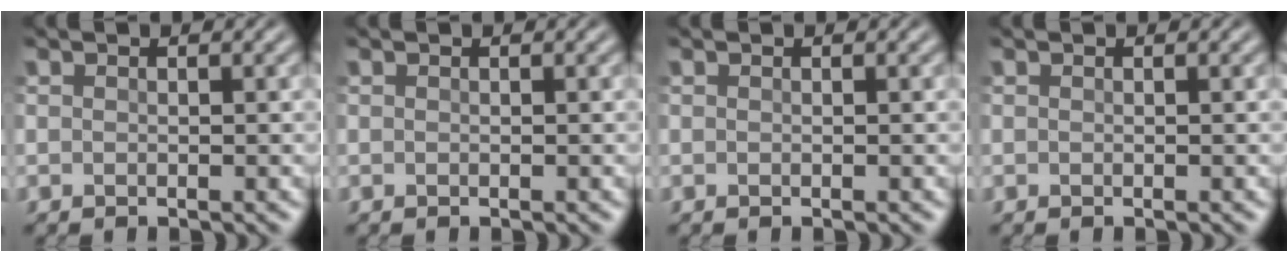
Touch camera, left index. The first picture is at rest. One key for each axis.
{"total": 0.0}
{"total": 0.0}
{"total": 0.0}